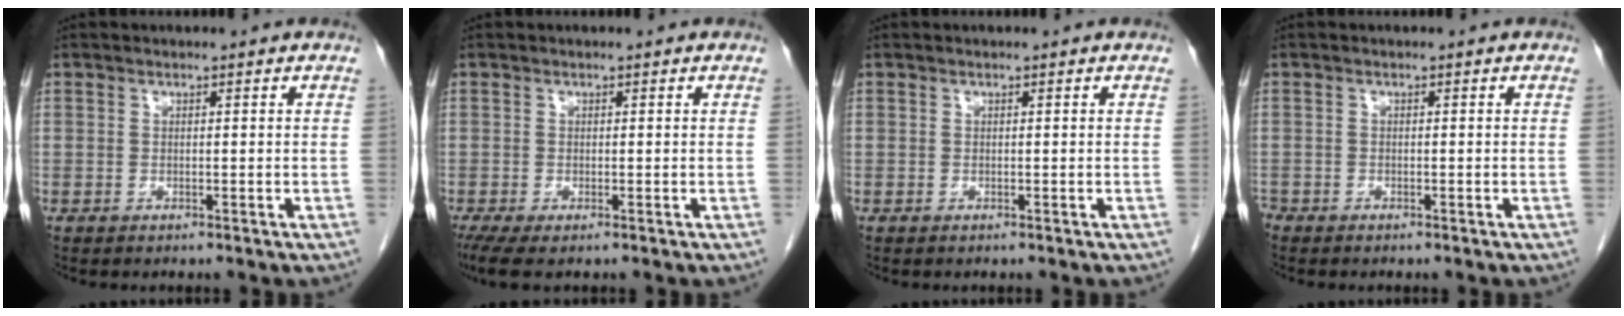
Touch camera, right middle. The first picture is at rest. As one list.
[{"total": 3.5, "force": [-2.1, 0.9, 2.6], "torque": [-0.052, -0.013, -0.037]}, {"total": 0.0}, {"total": 1.0, "force": [-0.9, 0.4, 0.1], "torque": [-0.005, -0.001, -0.016]}]